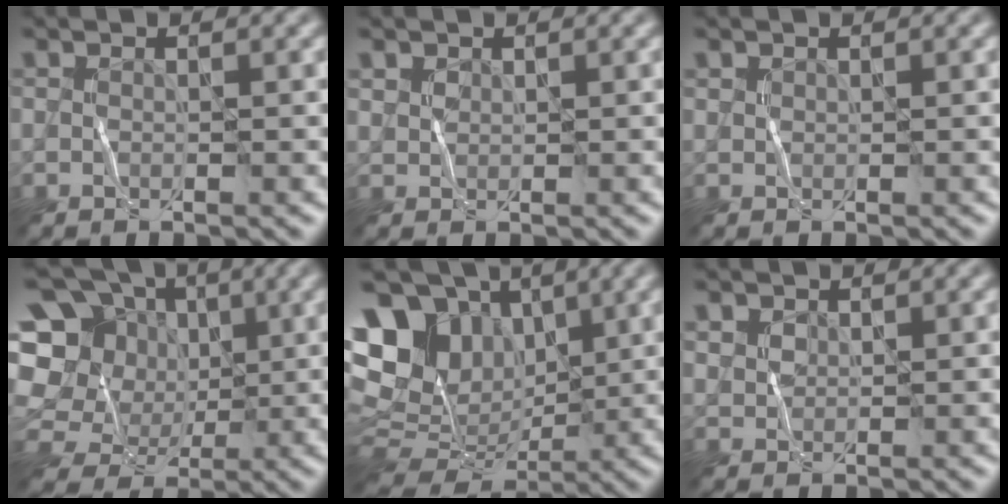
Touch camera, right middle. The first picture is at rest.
{"total": 0.8, "force": [0.6, 0.5, 0.1], "torque": [-0.004, 0.000, 0.016]}
{"total": 0.5, "force": [0.4, 0.3, 0.1], "torque": [-0.003, -0.002, 0.010]}
{"total": 15.0, "force": [0.0, 13.7, 6.1], "torque": [-0.170, 0.014, -0.010]}
{"total": 12.9, "force": [3.6, 9.7, 7.8], "torque": [-0.159, 0.022, 0.072]}
{"total": 1.1, "force": [0.8, 0.8, 0.2], "torque": [-0.008, 0.000, 0.019]}